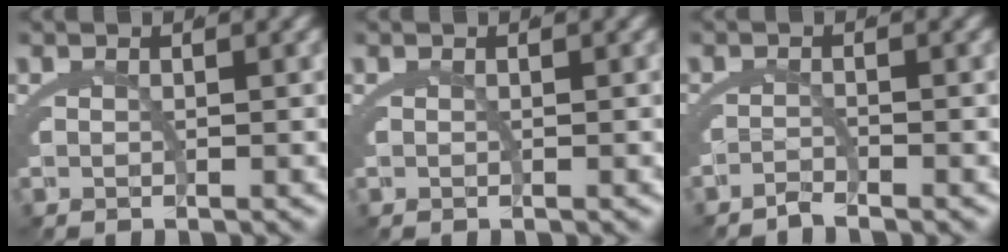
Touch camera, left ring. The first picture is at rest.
{"total": 0.0}
{"total": 1.5, "force": [-1.4, -0.5, 0.3], "torque": [-0.003, -0.004, -0.026]}